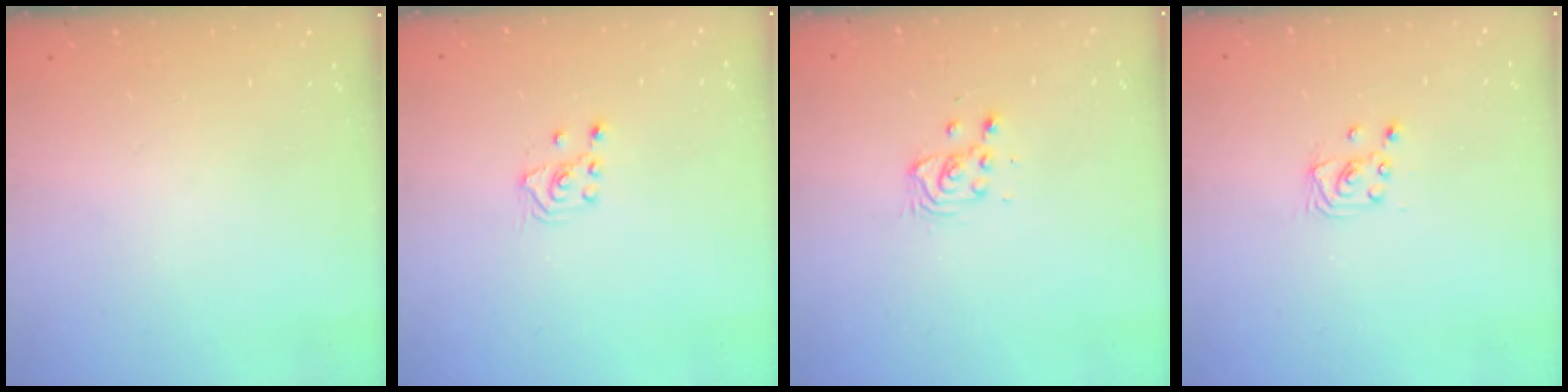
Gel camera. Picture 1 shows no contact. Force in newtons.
{"total": 2.6, "press": 2.4, "slide": 0.8}
{"total": 3.3, "press": 3.3, "slide": 0.2}
{"total": 2.5, "press": 2.5, "slide": 0.2}